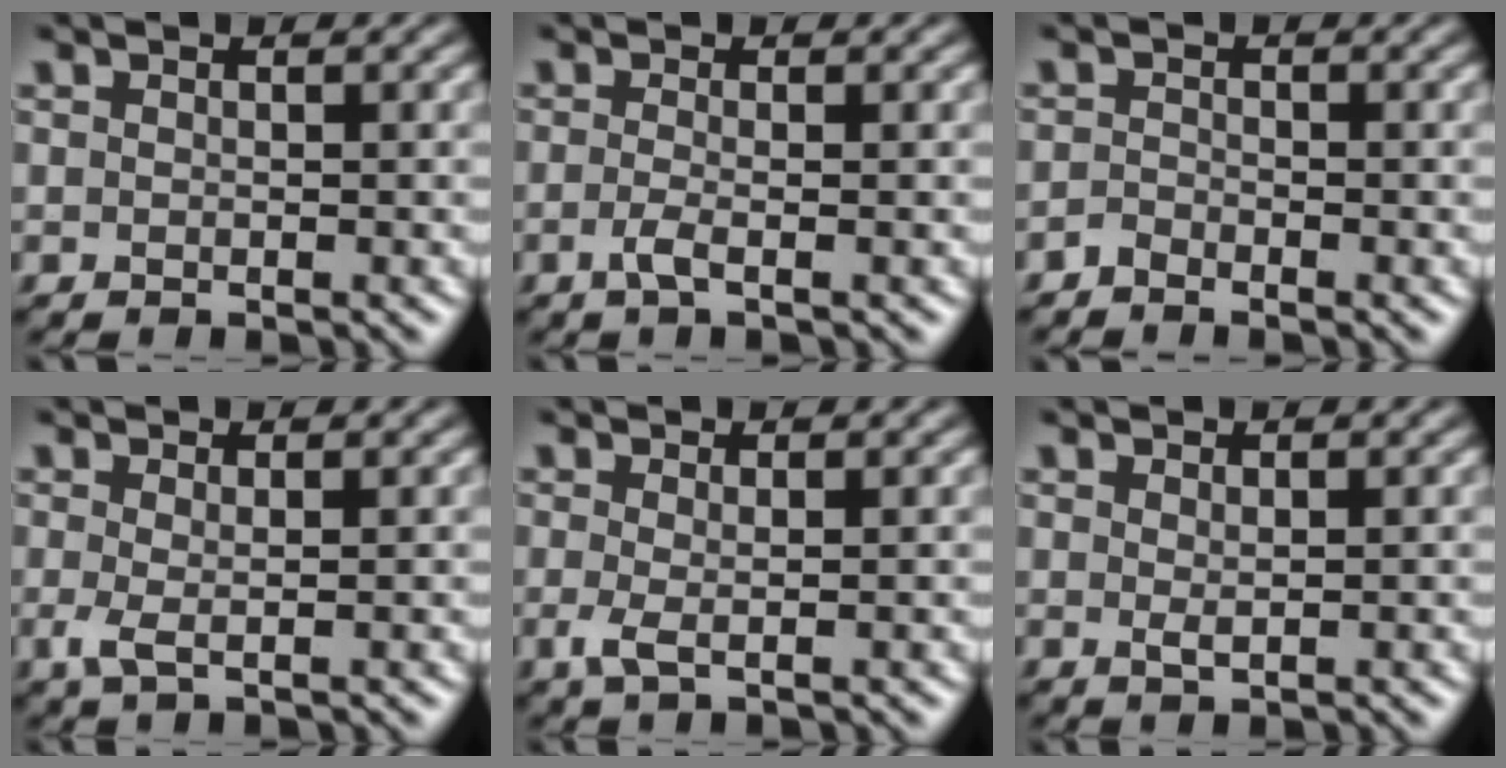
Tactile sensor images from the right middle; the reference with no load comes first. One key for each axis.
{"total": 1.7, "fx": -0.7, "fy": 0.4, "fz": 1.5, "tx": -0.031, "ty": -0.001, "tz": -0.019}
{"total": 0.9, "fx": -0.9, "fy": 0.2, "fz": 0.3, "tx": -0.006, "ty": 0.004, "tz": -0.020}
{"total": 1.6, "fx": -0.1, "fy": 0.3, "fz": 1.6, "tx": -0.037, "ty": 0.000, "tz": -0.003}
{"total": 1.6, "fx": -0.2, "fy": 0.3, "fz": 1.6, "tx": -0.038, "ty": -0.001, "tz": -0.006}
{"total": 0.7, "fx": 0.2, "fy": 0.1, "fz": 0.7, "tx": -0.015, "ty": 0.000, "tz": 0.006}